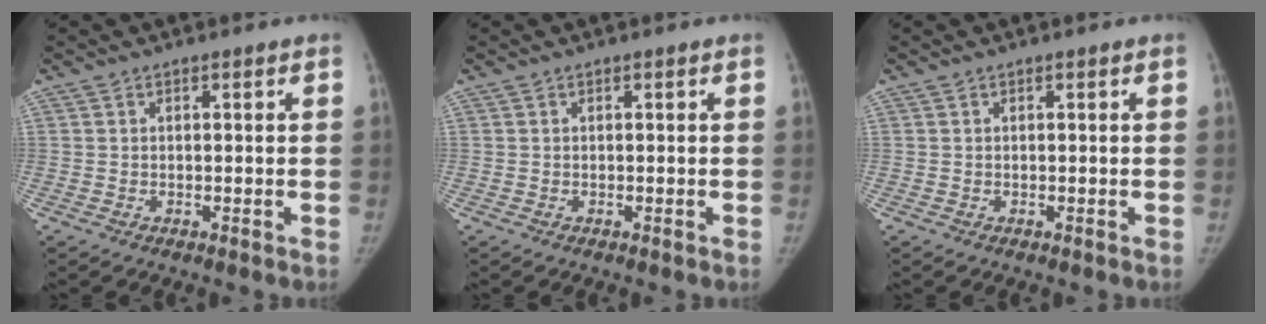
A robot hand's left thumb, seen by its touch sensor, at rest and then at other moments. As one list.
[{"total": 0.0}, {"total": 0.0}]